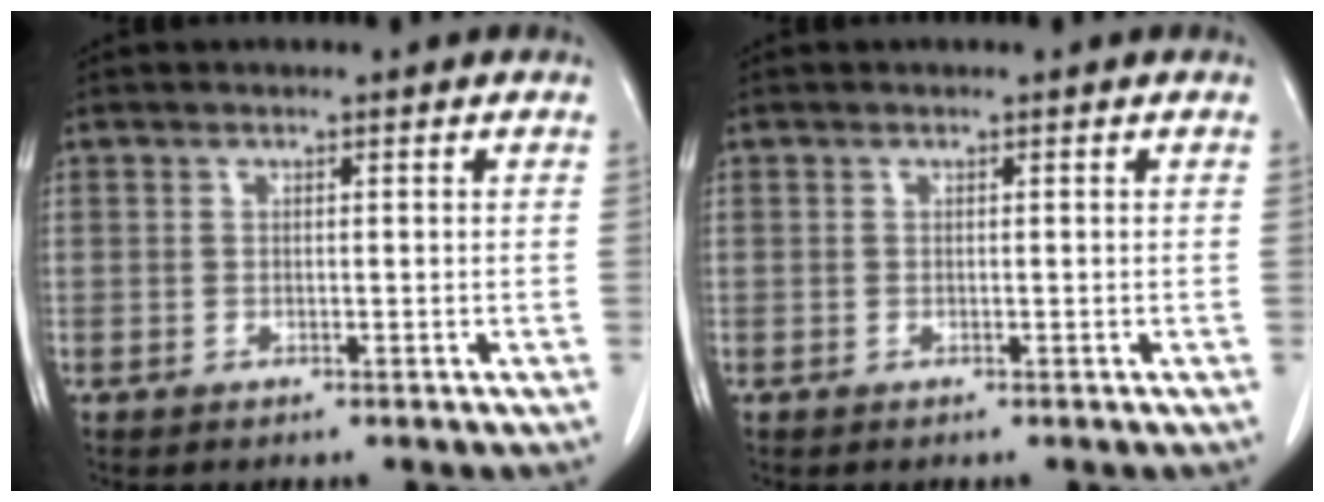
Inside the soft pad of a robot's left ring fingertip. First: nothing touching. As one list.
[{"total": 0.0}]